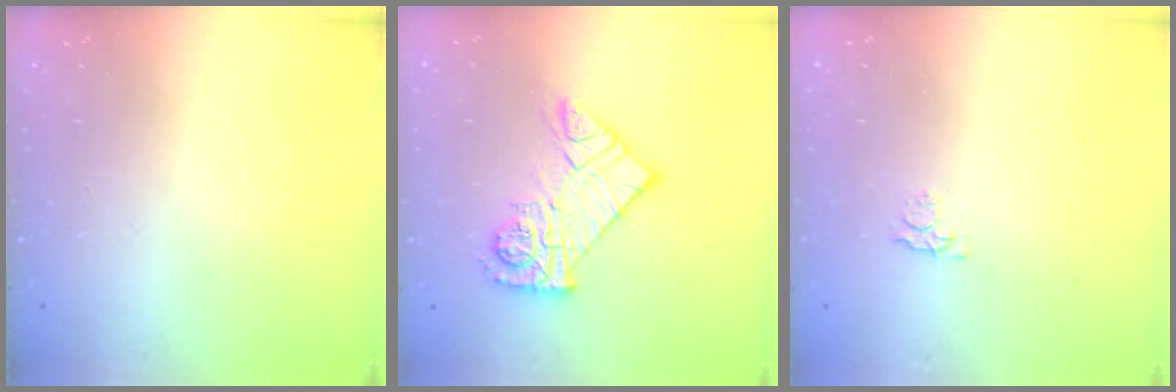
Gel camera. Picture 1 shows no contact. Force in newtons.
{"total": 13.7, "press": 13.7, "slide": 1.2}
{"total": 2.7, "press": 2.7, "slide": 0.5}